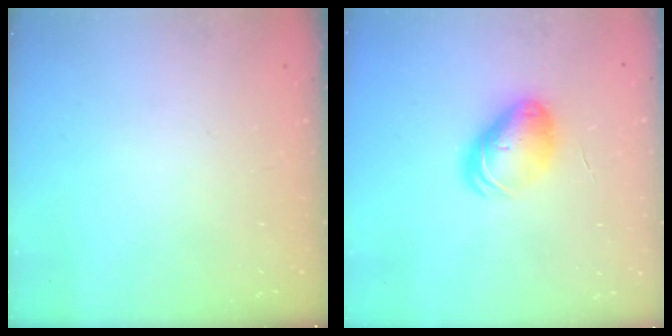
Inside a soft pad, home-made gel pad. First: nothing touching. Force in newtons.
{"total": 10.0, "press": 9.9, "slide": 1.8}